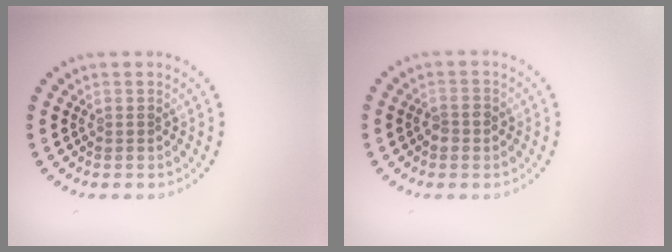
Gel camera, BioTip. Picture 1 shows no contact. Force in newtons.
{"total": 1.4, "press": 1.4, "slide": 0.3}